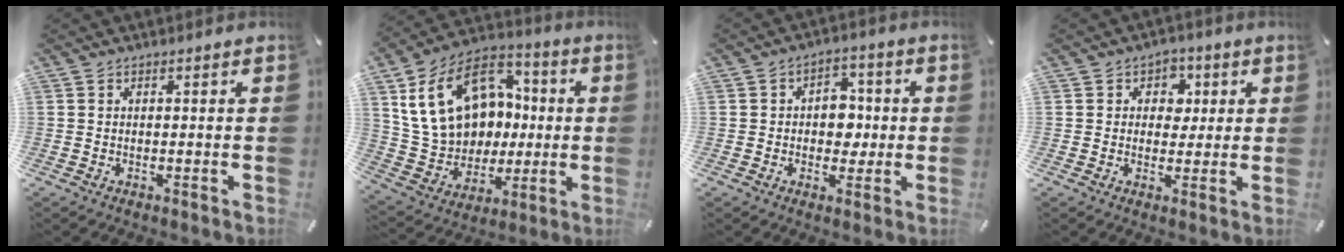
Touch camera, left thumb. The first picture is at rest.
{"total": 21.8, "force": [4.1, 17.1, 12.9], "torque": [-0.245, 0.003, 0.088]}
{"total": 7.3, "force": [-0.3, 5.9, 4.4], "torque": [-0.056, 0.007, -0.007]}
{"total": 5.7, "force": [0.9, 5.0, 2.4], "torque": [-0.021, -0.002, 0.008]}